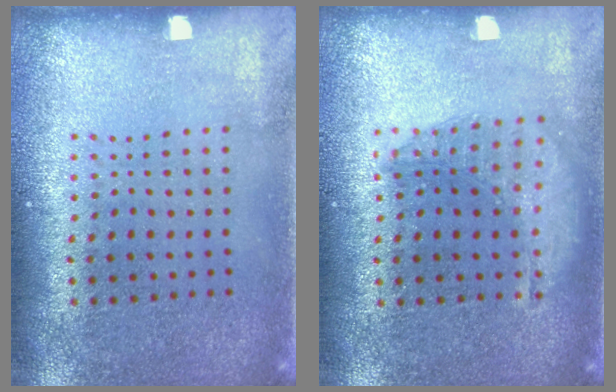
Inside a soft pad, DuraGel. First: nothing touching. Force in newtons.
{"total": 1.4, "press": 1.4, "slide": 0.3}